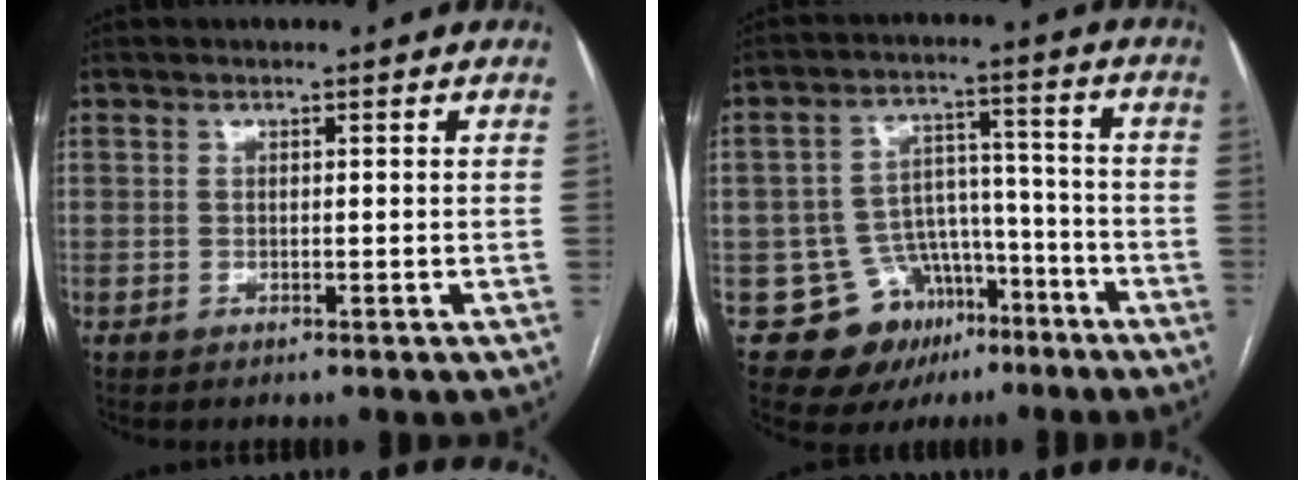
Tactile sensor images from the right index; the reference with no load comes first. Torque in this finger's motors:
{"motor_torque": [-0.40, -0.13, -0.94, -0.21]}